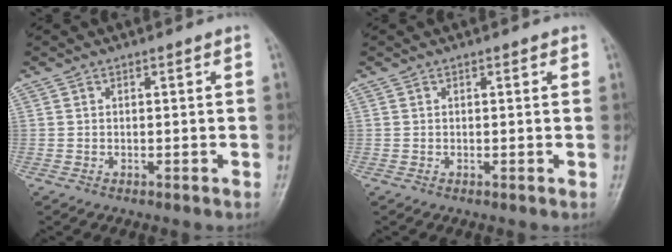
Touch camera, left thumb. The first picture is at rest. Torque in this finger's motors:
{"motor_torque": [-0.14, 0.07, -0.10, -0.03, 0.00]}